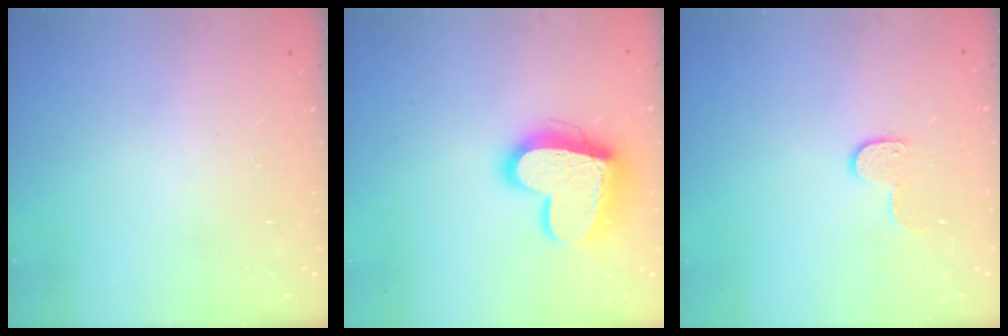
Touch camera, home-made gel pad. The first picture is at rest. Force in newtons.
{"total": 16.5, "press": 16.4, "slide": 1.5}
{"total": 5.9, "press": 5.9, "slide": 0.5}